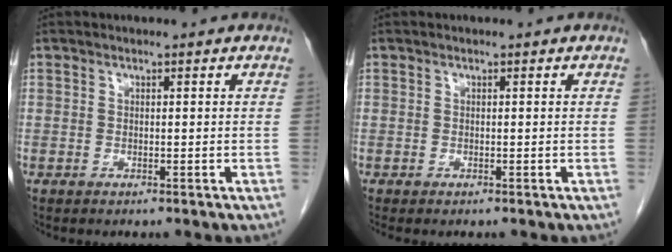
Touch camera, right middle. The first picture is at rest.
{"total": 0.0}